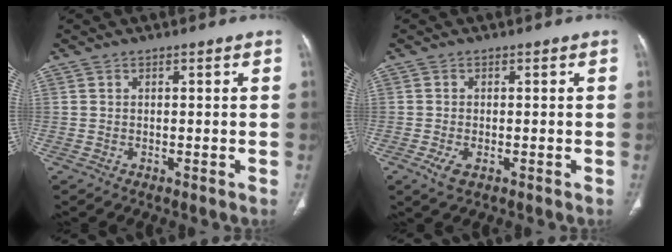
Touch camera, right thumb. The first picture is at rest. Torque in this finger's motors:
{"motor_torque": [-0.08, 0.03, 0.07, 0.08, 0.07]}